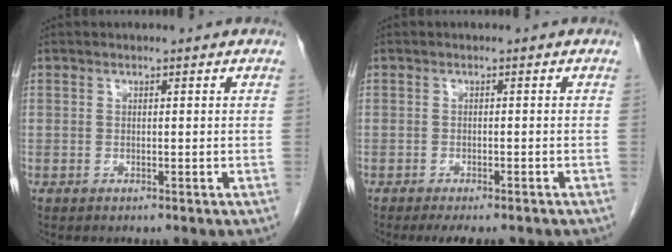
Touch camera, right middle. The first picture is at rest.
{"total": 5.8, "force": [-4.7, 1.6, 3.0], "torque": [-0.036, -0.008, -0.064]}